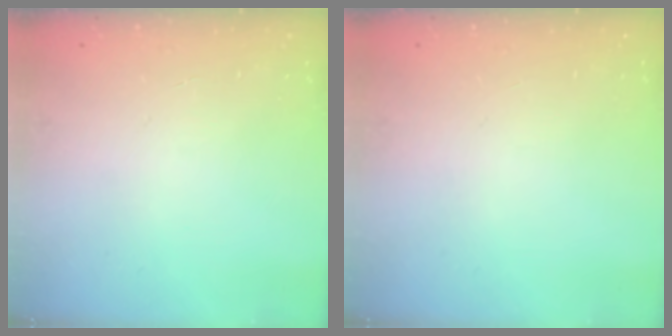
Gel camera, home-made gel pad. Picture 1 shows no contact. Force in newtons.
{"total": 0.0}